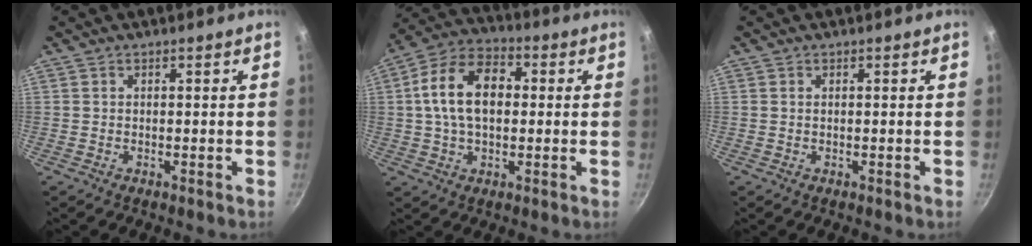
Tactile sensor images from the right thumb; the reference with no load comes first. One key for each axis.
{"total": 13.8, "fx": 1.4, "fy": 8.8, "fz": 10.5, "tx": -0.161, "ty": 0.026, "tz": 0.009}
{"total": 0.0}